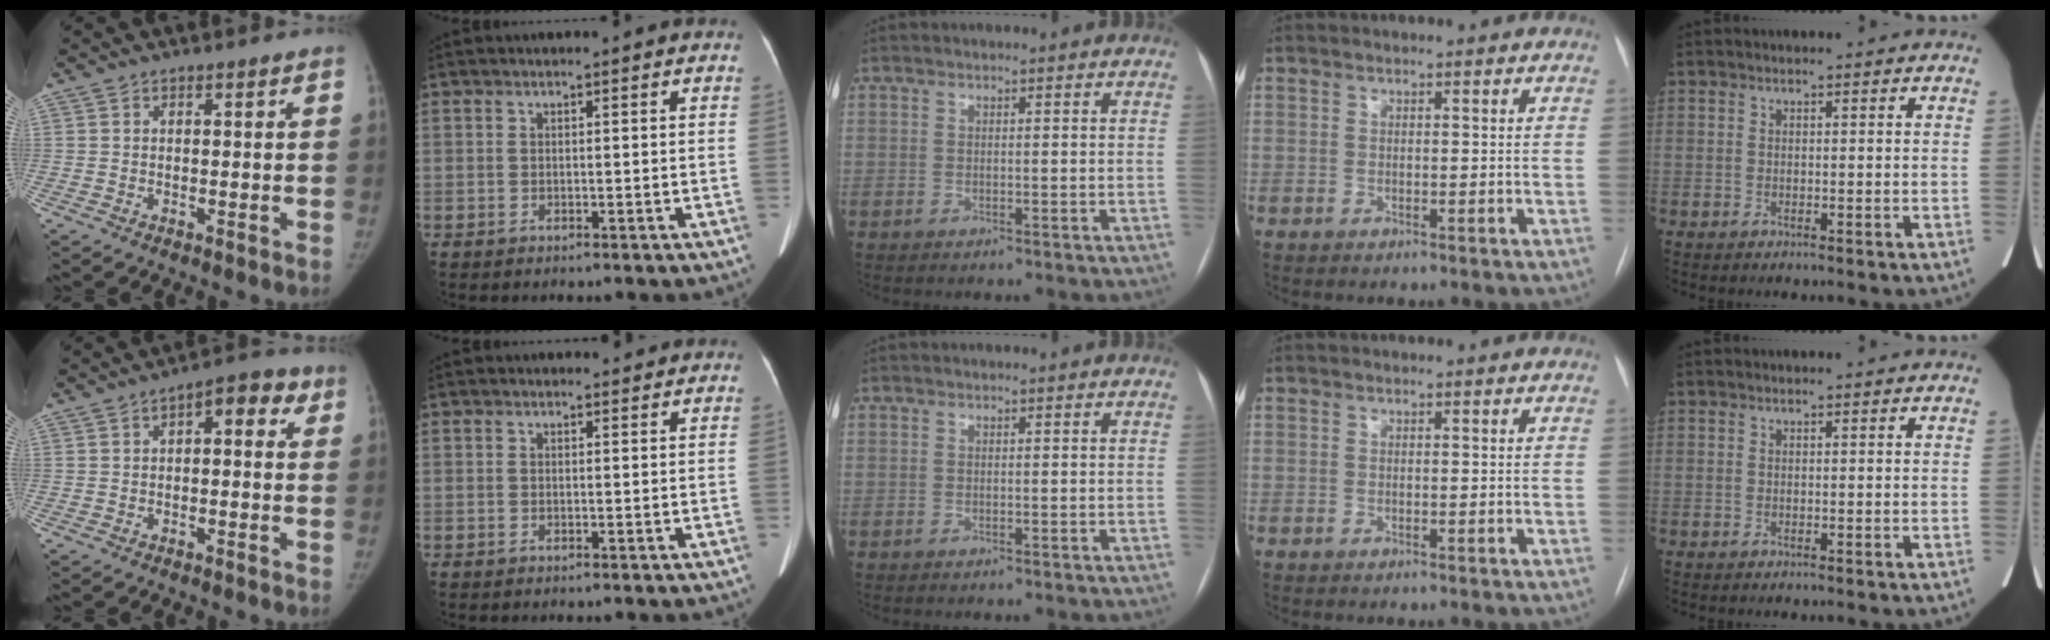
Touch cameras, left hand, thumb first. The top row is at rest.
{"thumb": {"total": 6.3, "force": [1.7, 3.1, 5.2], "torque": [-0.042, 0.022, 0.012]}, "index": {"total": 0.8, "force": [0.7, 0.3, -0.1], "torque": [-0.007, -0.003, 0.010]}}